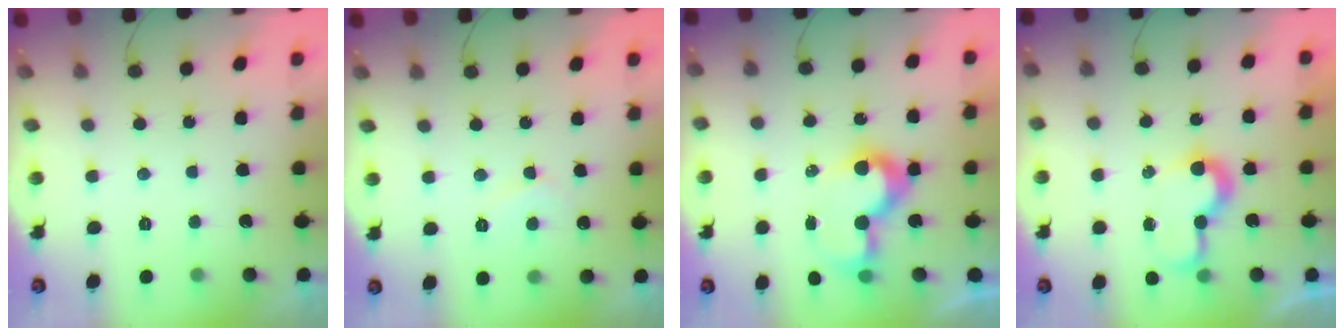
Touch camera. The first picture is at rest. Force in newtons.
{"total": 5.0, "press": 4.9, "slide": 0.5}
{"total": 10.0, "press": 10.0, "slide": 0.6}
{"total": 7.9, "press": 7.9, "slide": 0.3}